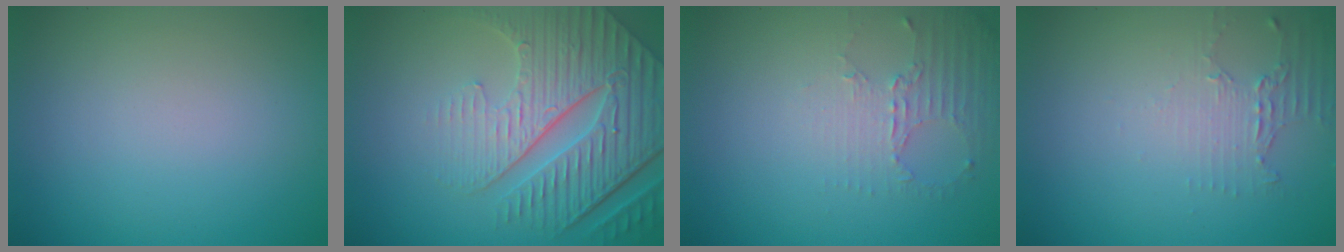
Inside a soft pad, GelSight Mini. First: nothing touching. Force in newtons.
{"total": 8.3, "press": 5.9, "slide": 5.8}
{"total": 2.2, "press": 1.7, "slide": 1.5}
{"total": 2.0, "press": 1.4, "slide": 1.4}